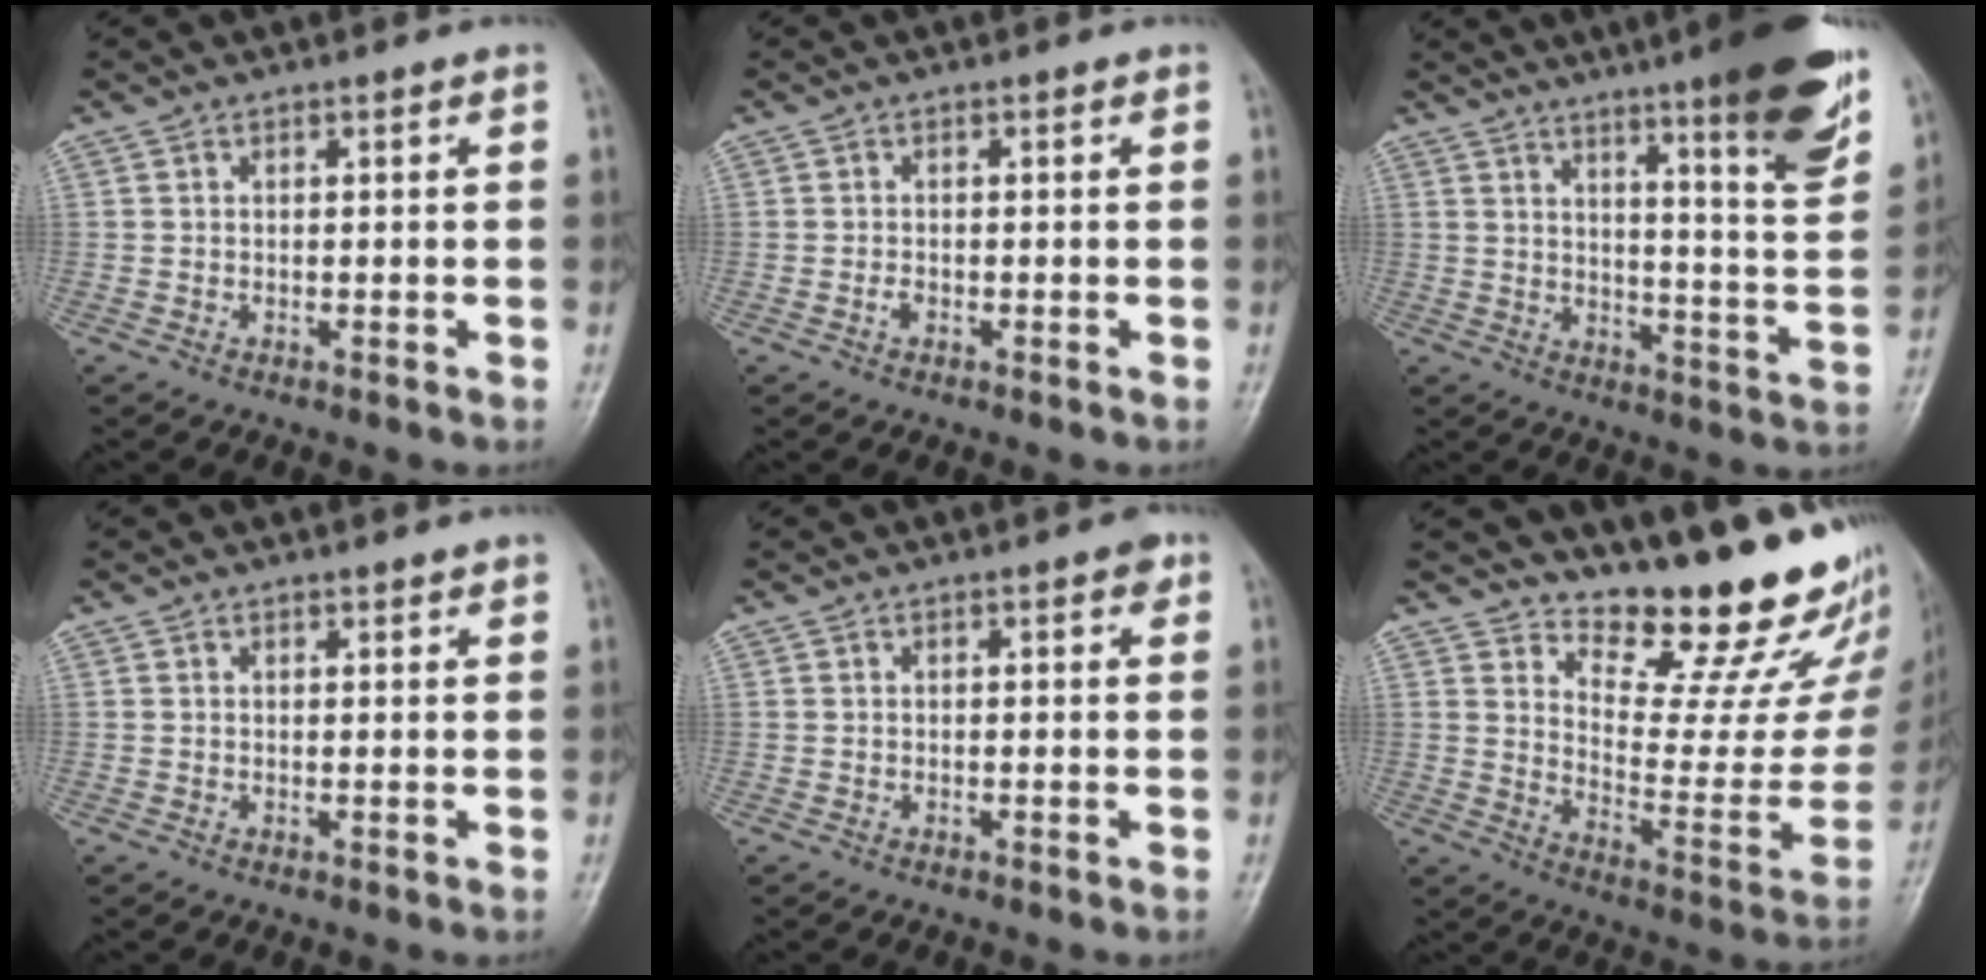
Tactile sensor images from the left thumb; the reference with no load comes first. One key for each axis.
{"total": 0.9, "fx": -0.4, "fy": 0.6, "fz": 0.6, "tx": -0.008, "ty": 0.001, "tz": -0.008}
{"total": 18.5, "fx": 11.7, "fy": 2.2, "fz": 14.2, "tx": -0.171, "ty": -0.064, "tz": 0.161}
{"total": 1.2, "fx": 1.1, "fy": 0.3, "fz": 0.4, "tx": 0.001, "ty": -0.004, "tz": 0.015}
{"total": 1.5, "fx": 0.8, "fy": 0.7, "fz": 1.0, "tx": -0.005, "ty": 0.000, "tz": 0.006}
{"total": 20.1, "fx": 17.5, "fy": 5.3, "fz": 8.4, "tx": -0.066, "ty": -0.161, "tz": 0.236}